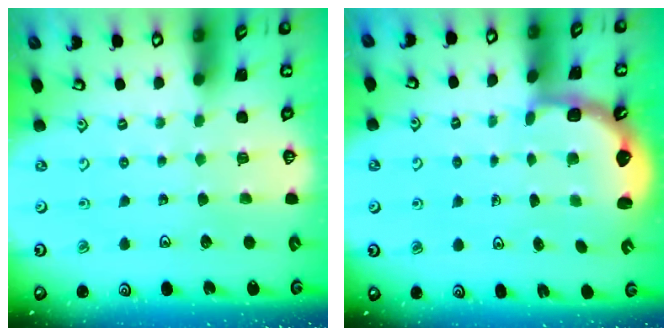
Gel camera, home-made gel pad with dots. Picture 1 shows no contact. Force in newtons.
{"total": 2.5, "press": 2.1, "slide": 1.3}